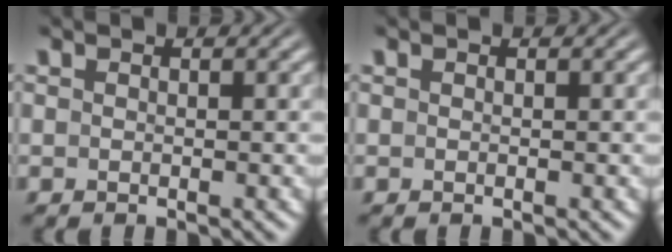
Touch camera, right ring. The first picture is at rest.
{"total": 0.0}